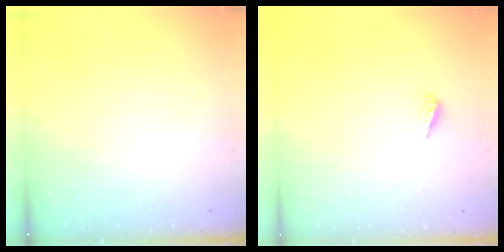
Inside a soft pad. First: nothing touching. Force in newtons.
{"total": 2.1, "press": 1.9, "slide": 0.8}